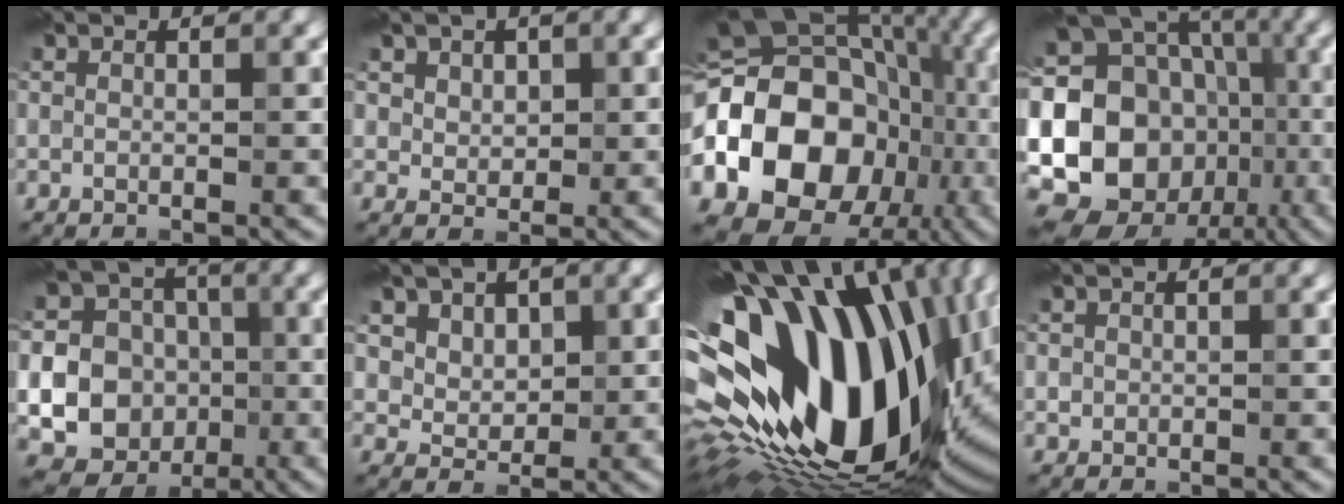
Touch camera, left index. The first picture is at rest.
{"total": 3.3, "force": [1.9, 2.4, 1.2], "torque": [-0.040, -0.007, 0.044]}
{"total": 17.0, "force": [-3.5, 13.1, 10.2], "torque": [-0.194, -0.004, -0.061]}
{"total": 21.0, "force": [-3.0, 18.2, 9.9], "torque": [-0.200, 0.005, -0.082]}
{"total": 21.4, "force": [-3.5, 20.5, 5.4], "torque": [-0.142, -0.018, -0.084]}
{"total": 4.8, "force": [2.8, 3.4, 1.9], "torque": [-0.050, -0.016, 0.065]}
{"total": 20.9, "force": [1.4, 13.6, 15.8], "torque": [-0.318, -0.034, 0.035]}
{"total": 0.6, "force": [0.1, 0.6, 0.1], "torque": [0.004, -0.002, -0.001]}